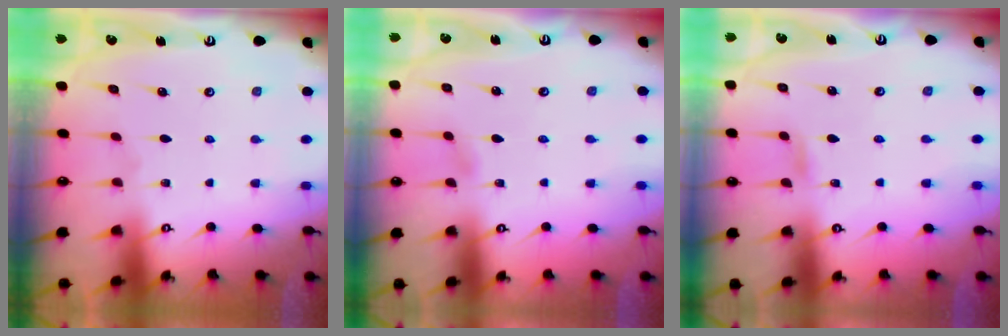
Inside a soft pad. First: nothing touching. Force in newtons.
{"total": 1.7, "press": 1.7, "slide": 0.1}
{"total": 2.8, "press": 2.8, "slide": 0.2}